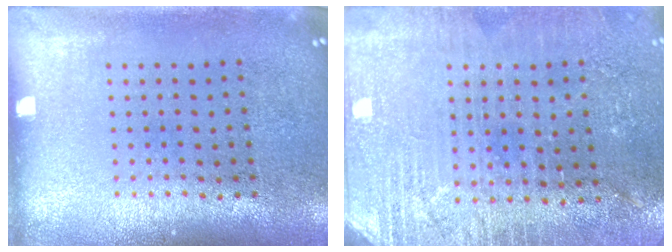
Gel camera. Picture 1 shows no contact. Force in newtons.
{"total": 3.0, "press": 2.9, "slide": 0.5}